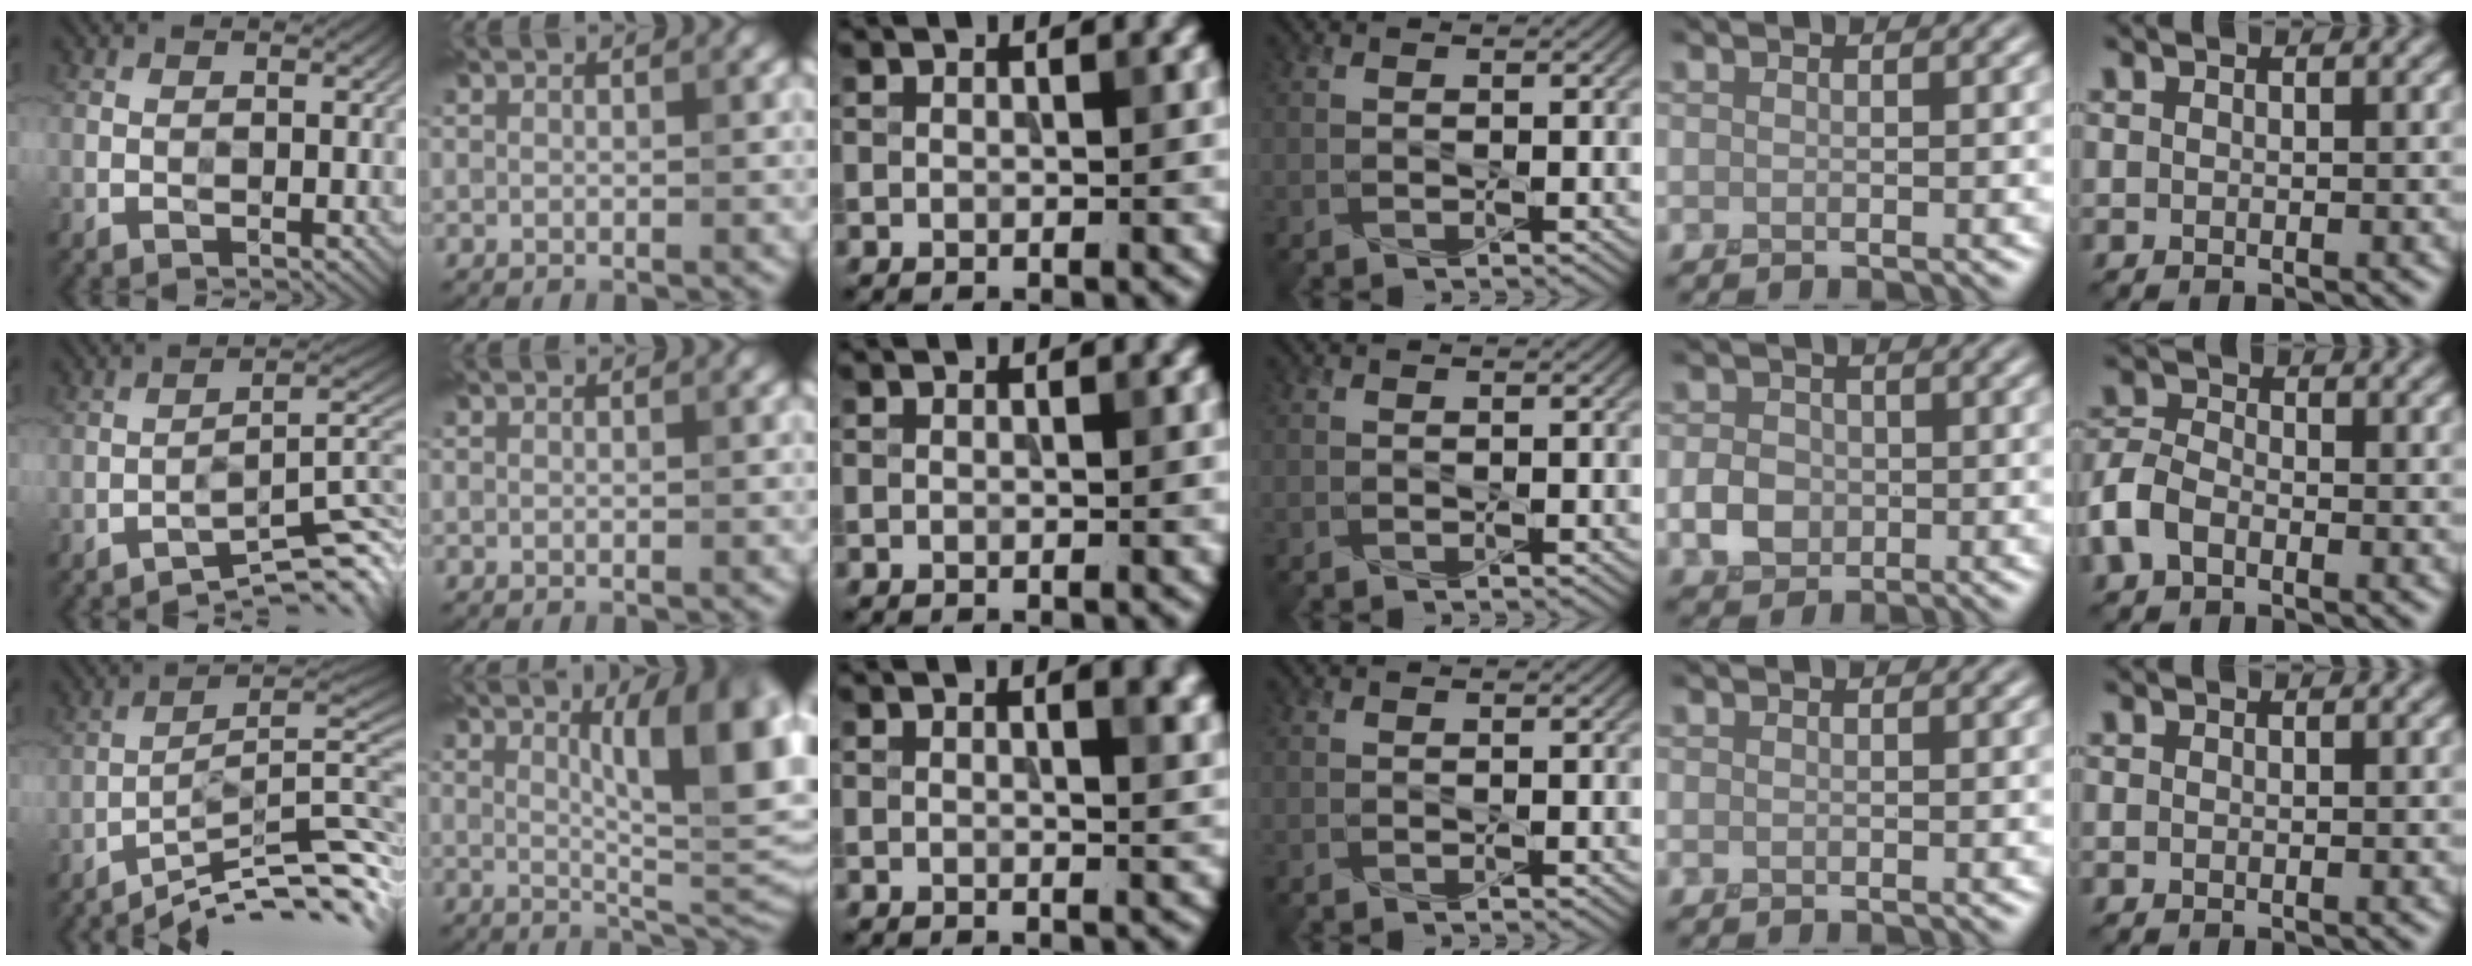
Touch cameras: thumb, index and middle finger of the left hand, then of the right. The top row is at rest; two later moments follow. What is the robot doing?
{"motion": "press", "object": "syringe"}